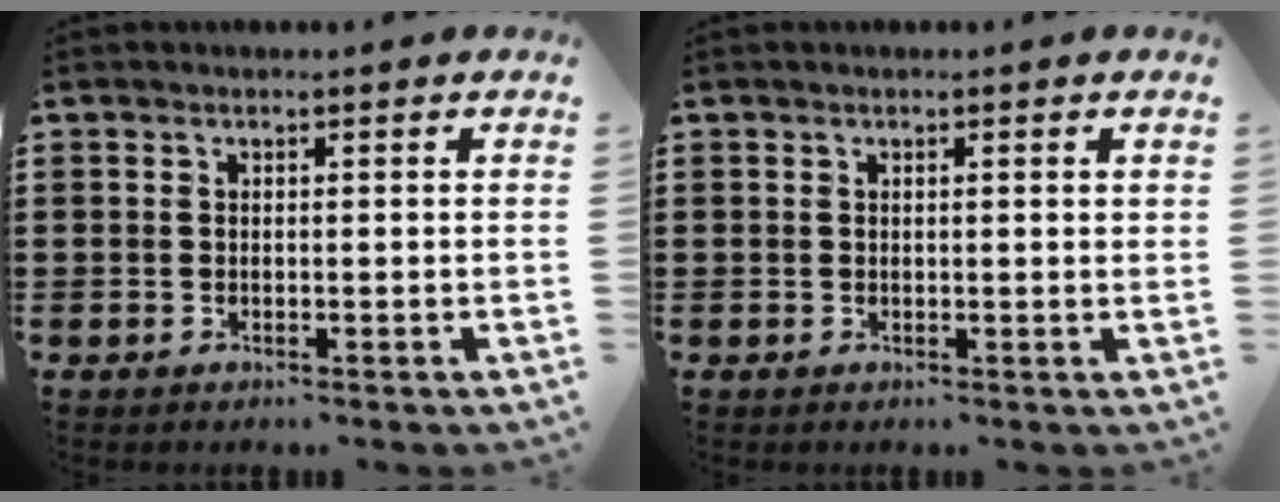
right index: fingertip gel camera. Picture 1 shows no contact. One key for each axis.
{"total": 0.7, "fx": 0.2, "fy": -0.1, "fz": 0.6, "tx": -0.011, "ty": 0.000, "tz": 0.004}